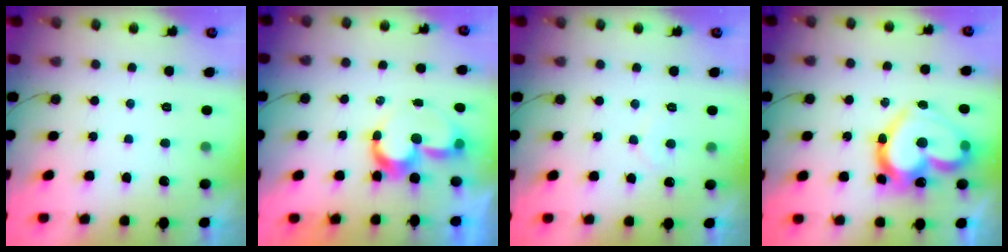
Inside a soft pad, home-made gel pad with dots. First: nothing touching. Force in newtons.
{"total": 8.4, "press": 8.4, "slide": 0.6}
{"total": 4.8, "press": 4.8, "slide": 0.3}
{"total": 23.8, "press": 23.8, "slide": 1.8}